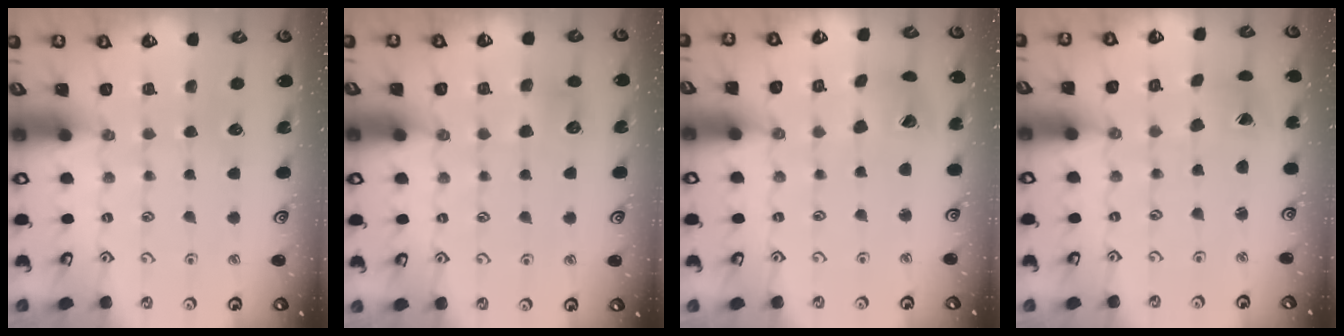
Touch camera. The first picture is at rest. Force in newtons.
{"total": 6.4, "press": 6.3, "slide": 0.8}
{"total": 8.8, "press": 8.8, "slide": 1.1}
{"total": 1.3, "press": 1.3, "slide": 0.1}